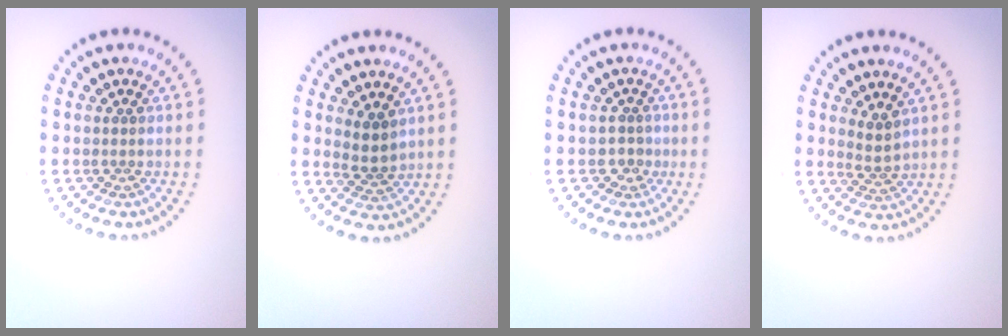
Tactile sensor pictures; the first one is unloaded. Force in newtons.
{"total": 2.2, "press": 1.7, "slide": 1.4}
{"total": 1.5, "press": 1.2, "slide": 0.9}
{"total": 1.8, "press": 1.4, "slide": 1.1}